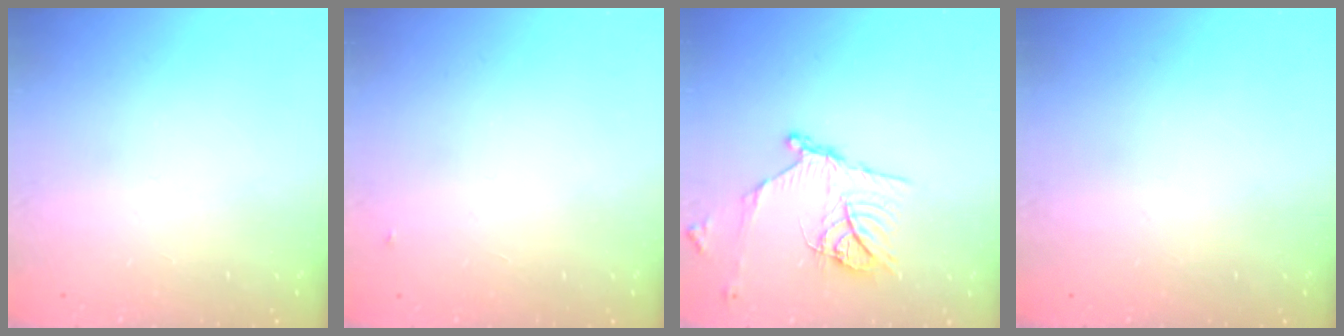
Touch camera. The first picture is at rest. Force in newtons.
{"total": 2.8, "press": 2.8, "slide": 0.4}
{"total": 15.6, "press": 15.5, "slide": 1.4}
{"total": 0.0}